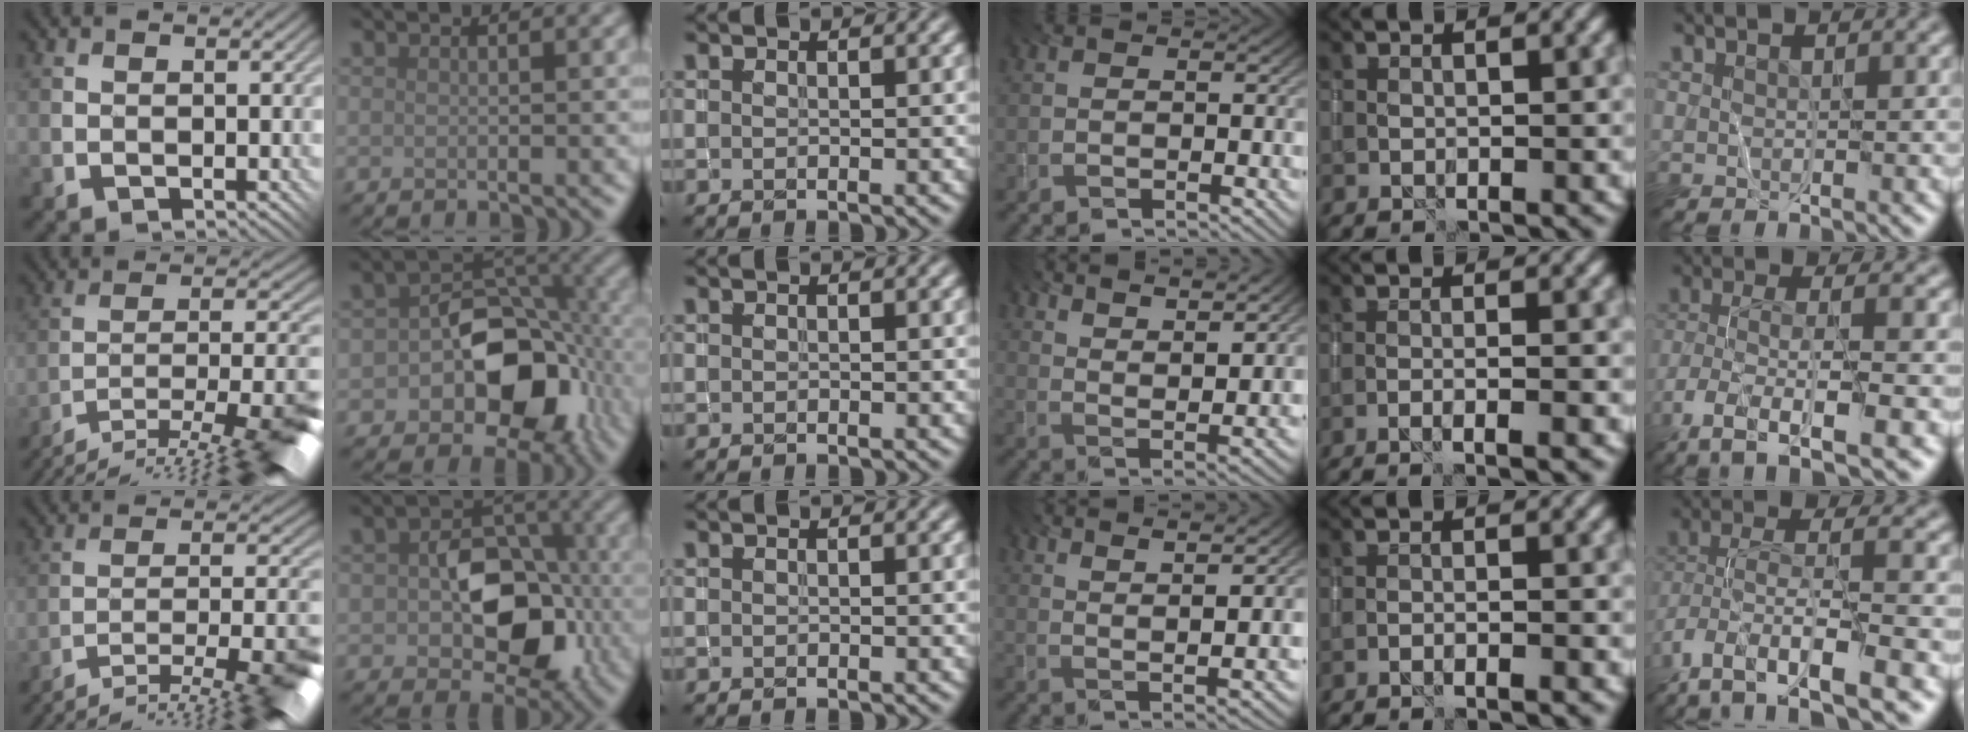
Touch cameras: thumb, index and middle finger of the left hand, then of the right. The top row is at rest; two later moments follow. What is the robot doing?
{"motion": "wrap", "object": "yarn"}